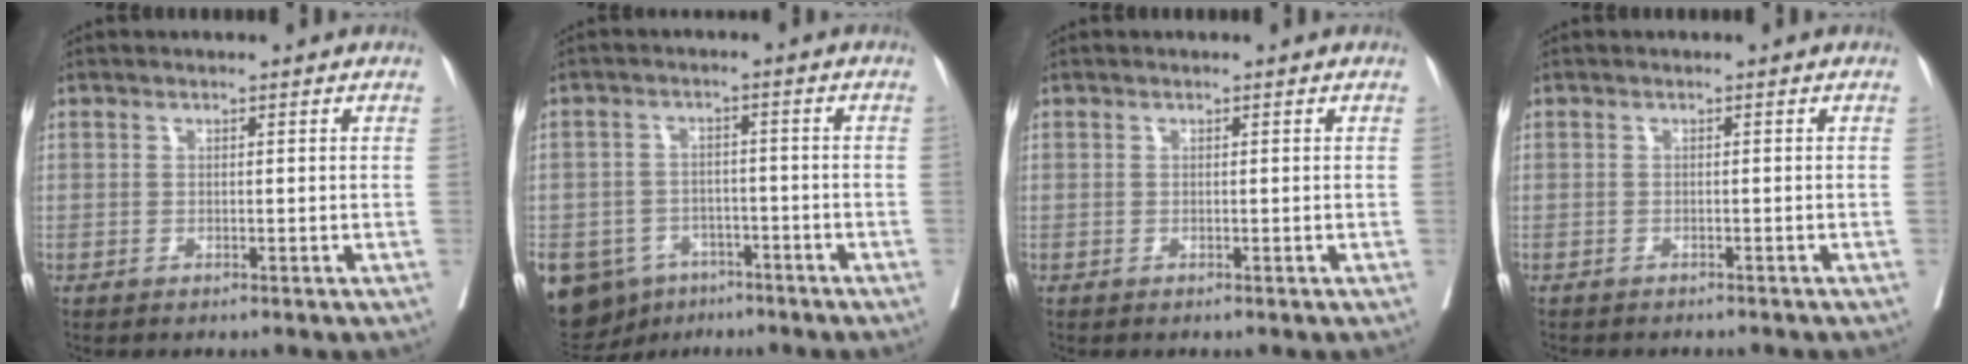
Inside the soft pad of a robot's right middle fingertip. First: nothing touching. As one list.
[{"total": 15.6, "force": [-8.6, 11.6, 6.0], "torque": [-0.157, 0.010, -0.114]}, {"total": 0.0}, {"total": 4.4, "force": [-3.9, 1.4, 1.4], "torque": [-0.016, -0.003, -0.049]}]